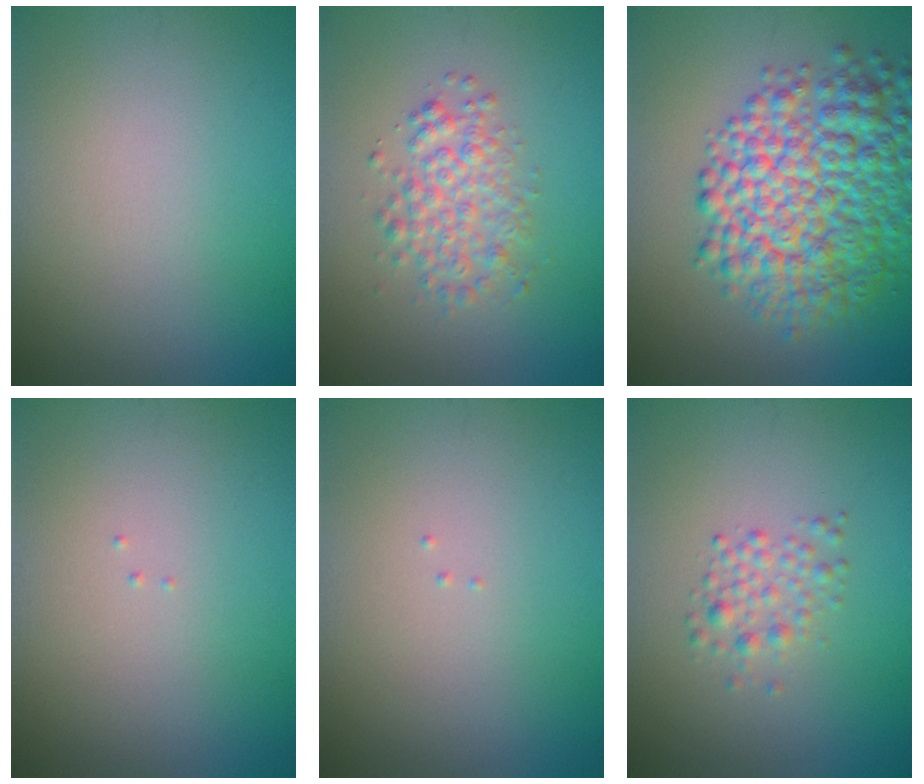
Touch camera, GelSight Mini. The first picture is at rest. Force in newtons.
{"total": 3.0, "press": 3.0, "slide": 0.1}
{"total": 9.8, "press": 9.8, "slide": 0.1}
{"total": 0.0}
{"total": 0.0}
{"total": 1.8, "press": 1.8, "slide": 0.0}